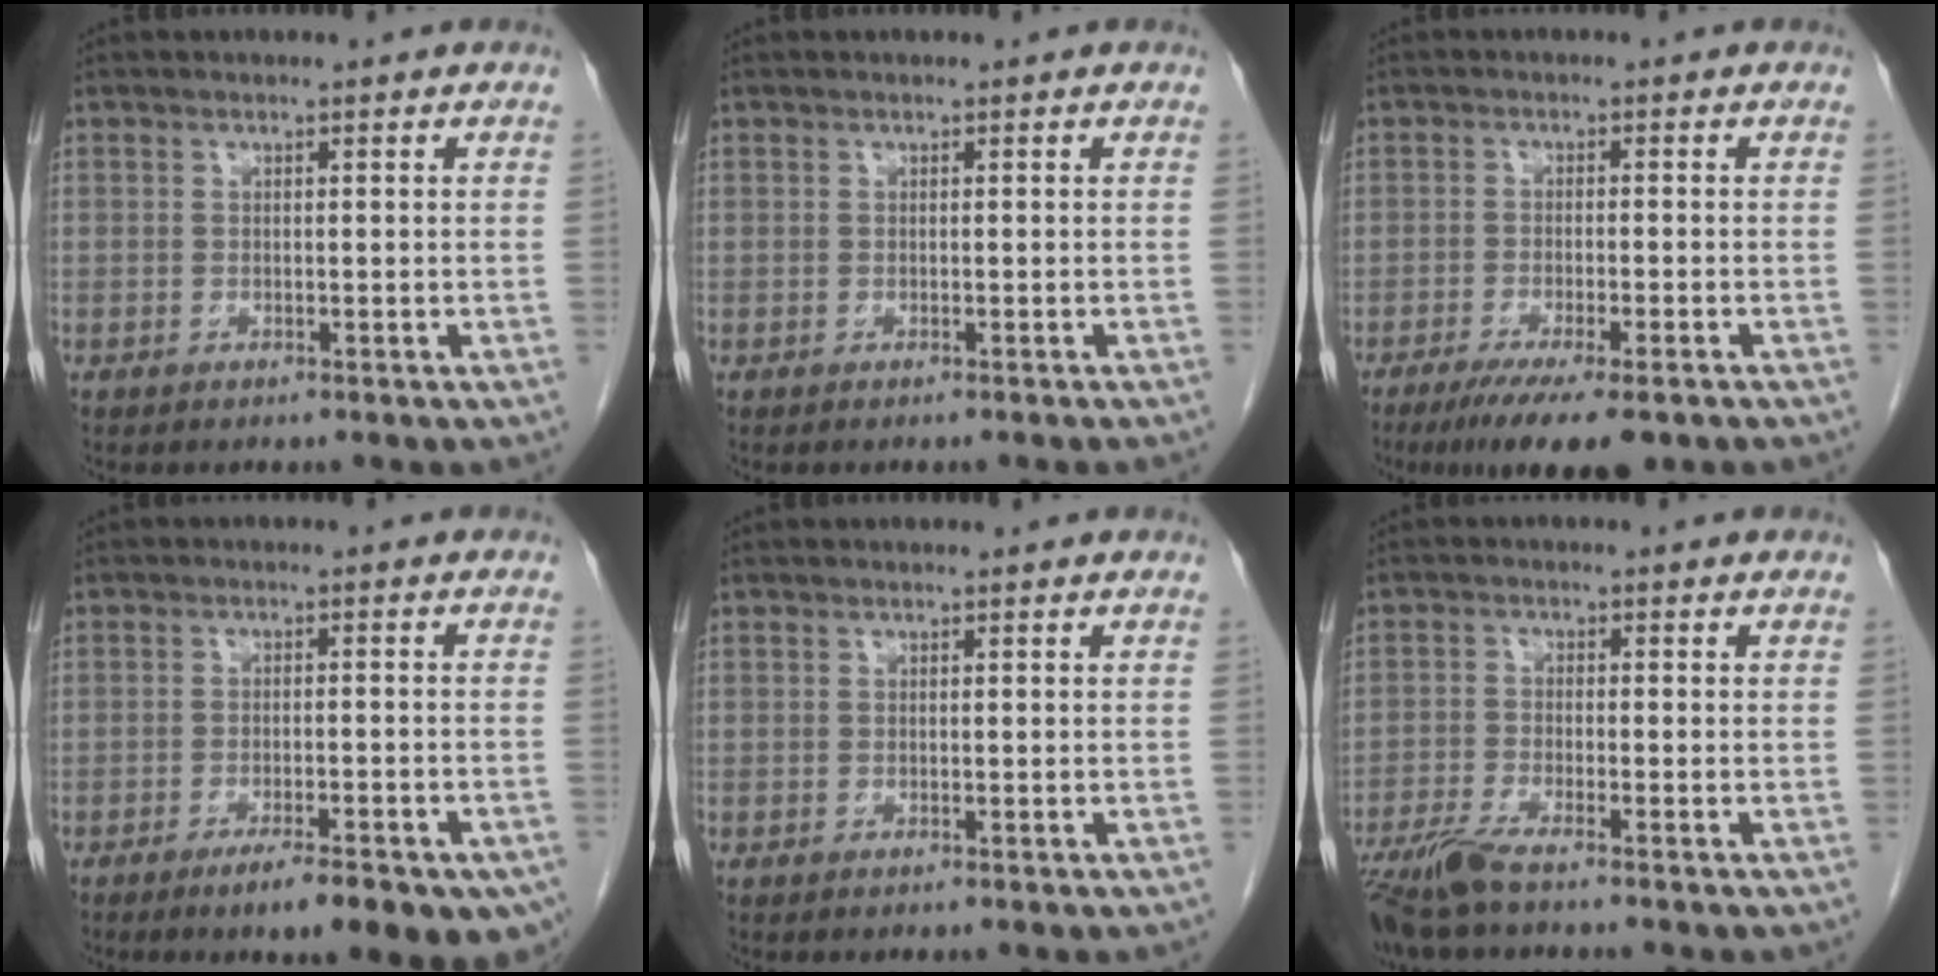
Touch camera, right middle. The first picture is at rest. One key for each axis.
{"total": 1.2, "fx": -1.1, "fy": -0.2, "fz": 0.5, "tx": -0.002, "ty": 0.003, "tz": -0.015}
{"total": 9.6, "fx": -6.8, "fy": 1.4, "fz": 6.7, "tx": -0.099, "ty": -0.021, "tz": -0.102}
{"total": 12.2, "fx": -8.3, "fy": 2.5, "fz": 8.5, "tx": -0.061, "ty": -0.002, "tz": -0.112}
{"total": 0.0}
{"total": 5.4, "fx": -4.5, "fy": -0.2, "fz": 3.1, "tx": -0.062, "ty": -0.019, "tz": -0.088}